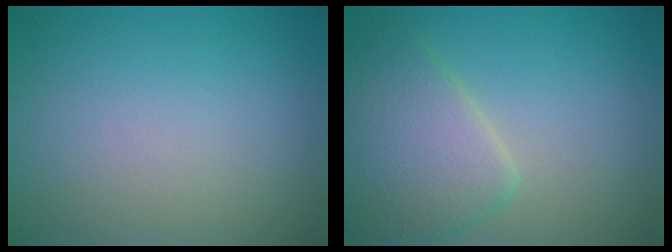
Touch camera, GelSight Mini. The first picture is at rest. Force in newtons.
{"total": 5.3, "press": 5.3, "slide": 0.2}